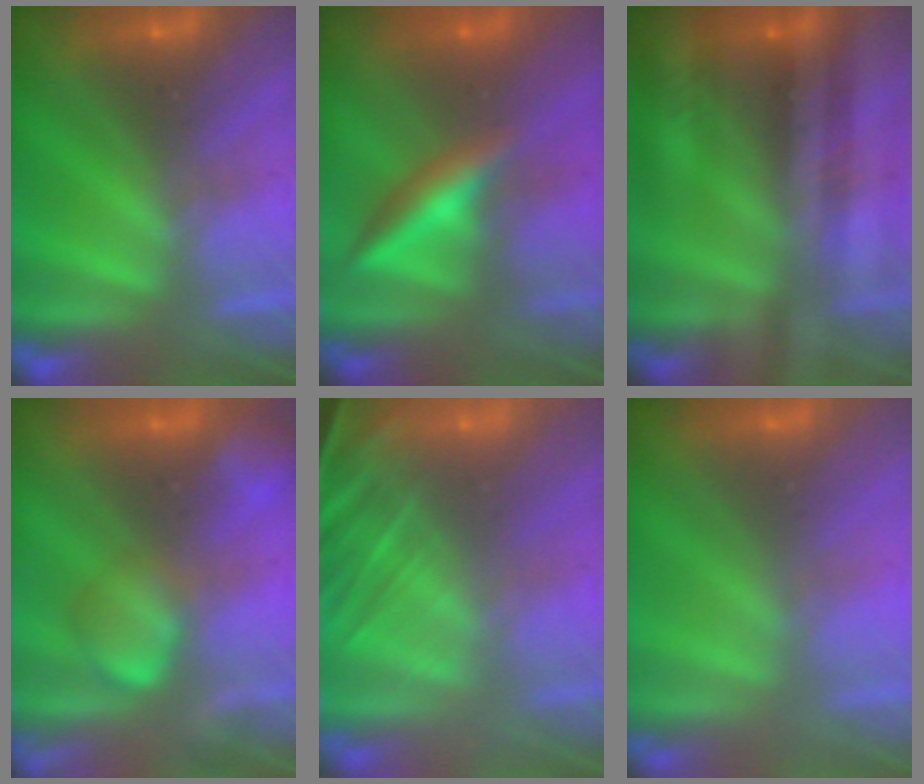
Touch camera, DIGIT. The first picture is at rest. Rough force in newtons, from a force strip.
{"total": 2.4}
{"total": 2.8}
{"total": 2.4}
{"total": 6.5}
{"total": 2.4}